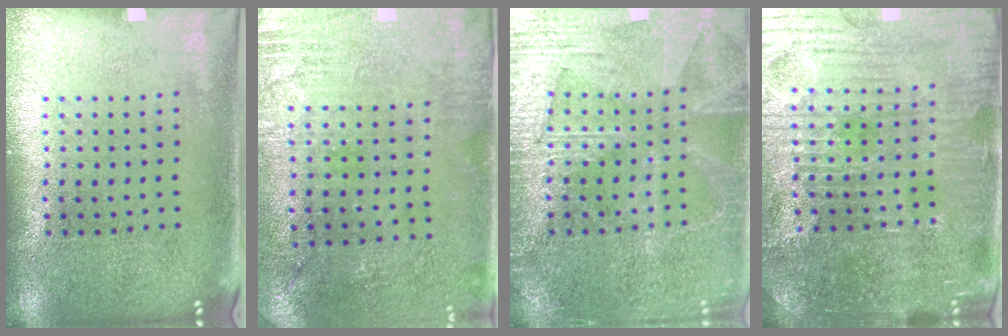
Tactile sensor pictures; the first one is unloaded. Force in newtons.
{"total": 2.8, "press": 2.5, "slide": 1.4}
{"total": 5.0, "press": 4.9, "slide": 0.6}
{"total": 5.2, "press": 5.0, "slide": 1.4}